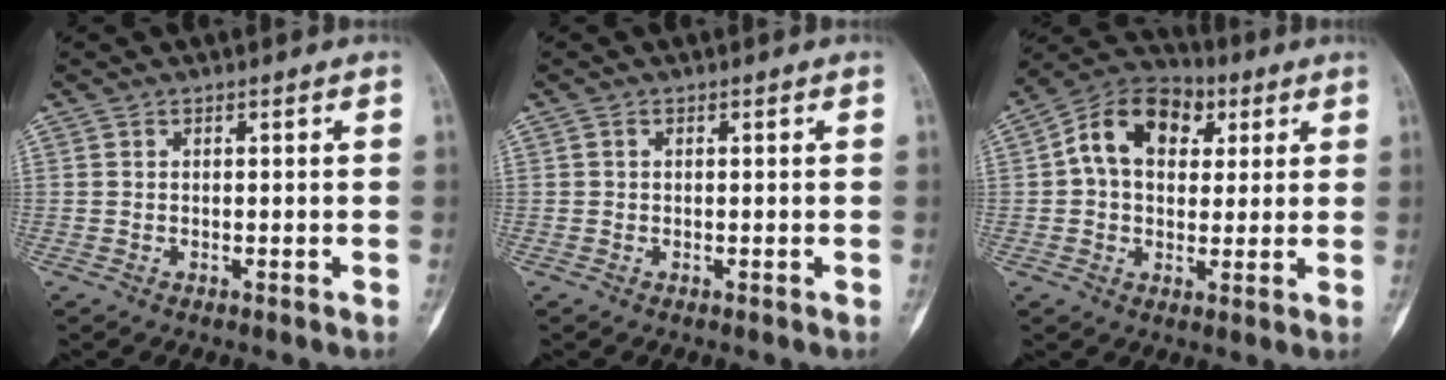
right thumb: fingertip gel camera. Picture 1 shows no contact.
{"total": 0.0}
{"total": 13.4, "force": [3.6, 9.5, 8.7], "torque": [-0.112, 0.017, 0.048]}